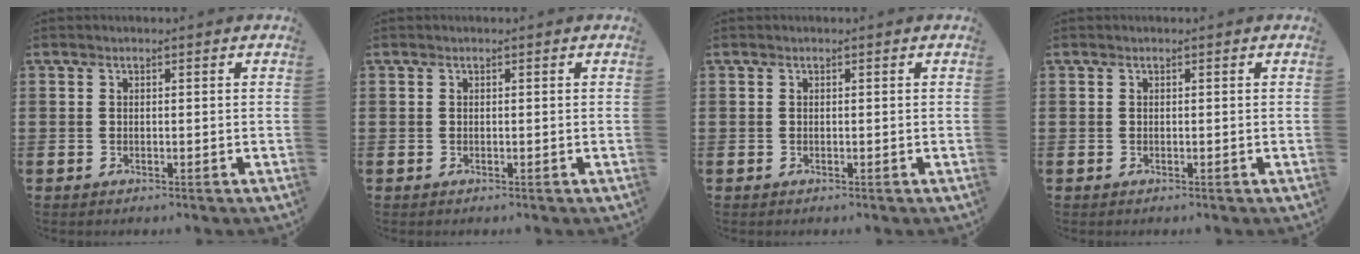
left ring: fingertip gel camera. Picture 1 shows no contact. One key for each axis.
{"total": 0.0}
{"total": 0.0}
{"total": 0.0}